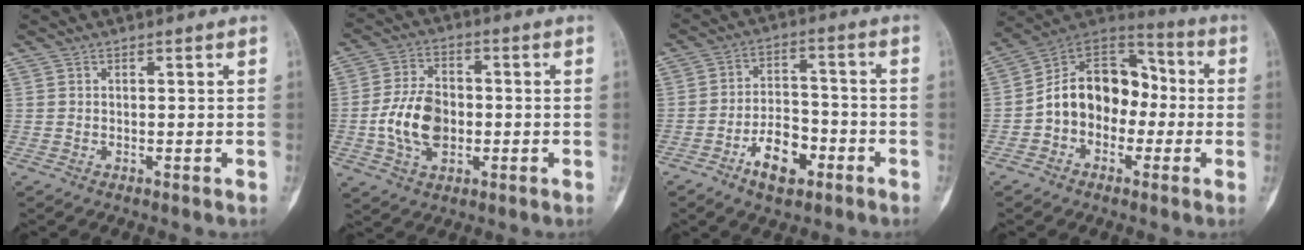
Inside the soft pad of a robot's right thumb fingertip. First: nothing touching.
{"total": 11.0, "force": [-1.6, 7.4, 8.0], "torque": [-0.136, 0.013, -0.031]}
{"total": 9.5, "force": [-4.8, 5.2, 6.3], "torque": [-0.083, 0.036, -0.082]}
{"total": 15.0, "force": [-1.8, 11.2, 9.8], "torque": [-0.117, 0.055, -0.045]}